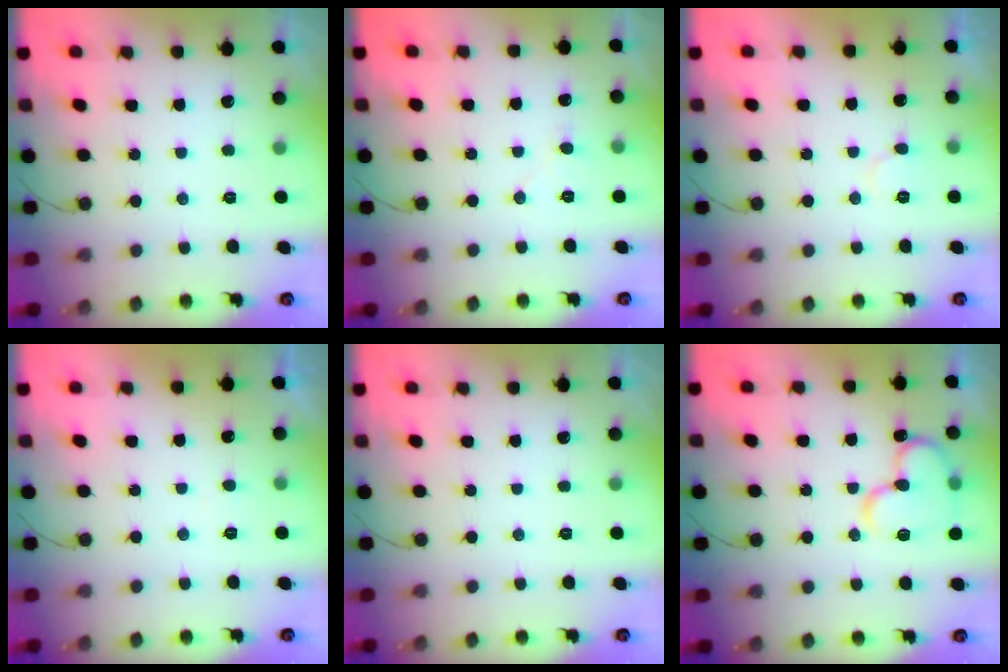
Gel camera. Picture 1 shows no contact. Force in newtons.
{"total": 5.0, "press": 5.0, "slide": 0.4}
{"total": 6.0, "press": 6.0, "slide": 0.7}
{"total": 2.3, "press": 2.3, "slide": 0.1}
{"total": 0.0}
{"total": 14.8, "press": 14.7, "slide": 2.3}